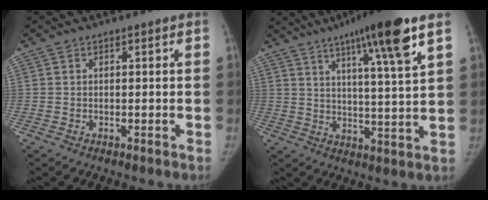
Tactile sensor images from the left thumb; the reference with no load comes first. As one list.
[{"total": 15.7, "force": [9.1, 1.2, 12.7], "torque": [-0.193, -0.036, 0.139]}]